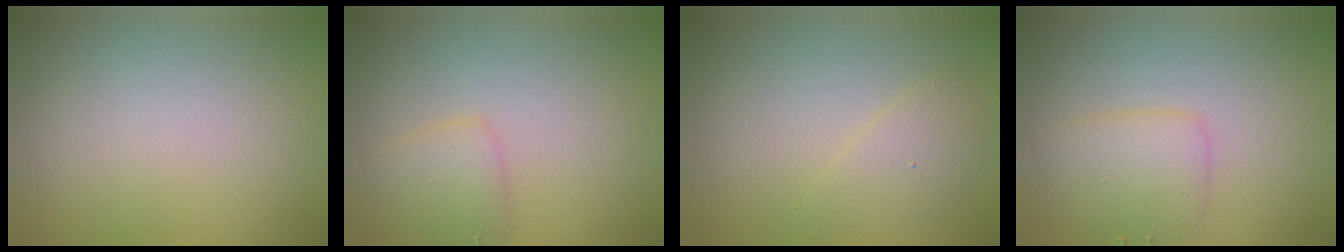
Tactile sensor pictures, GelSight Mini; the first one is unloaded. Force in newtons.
{"total": 2.0, "press": 2.0, "slide": 0.0}
{"total": 1.7, "press": 1.7, "slide": 0.2}
{"total": 2.6, "press": 2.6, "slide": 0.0}